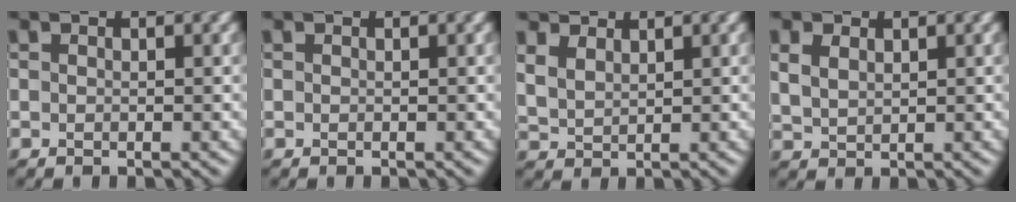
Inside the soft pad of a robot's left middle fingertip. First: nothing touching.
{"total": 0.0}
{"total": 3.4, "force": [2.7, 1.7, 1.3], "torque": [-0.040, 0.003, 0.057]}
{"total": 2.0, "force": [1.1, 1.3, 1.1], "torque": [-0.030, -0.002, 0.027]}